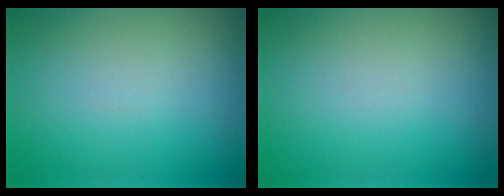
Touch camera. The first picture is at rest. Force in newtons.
{"total": 0.0}